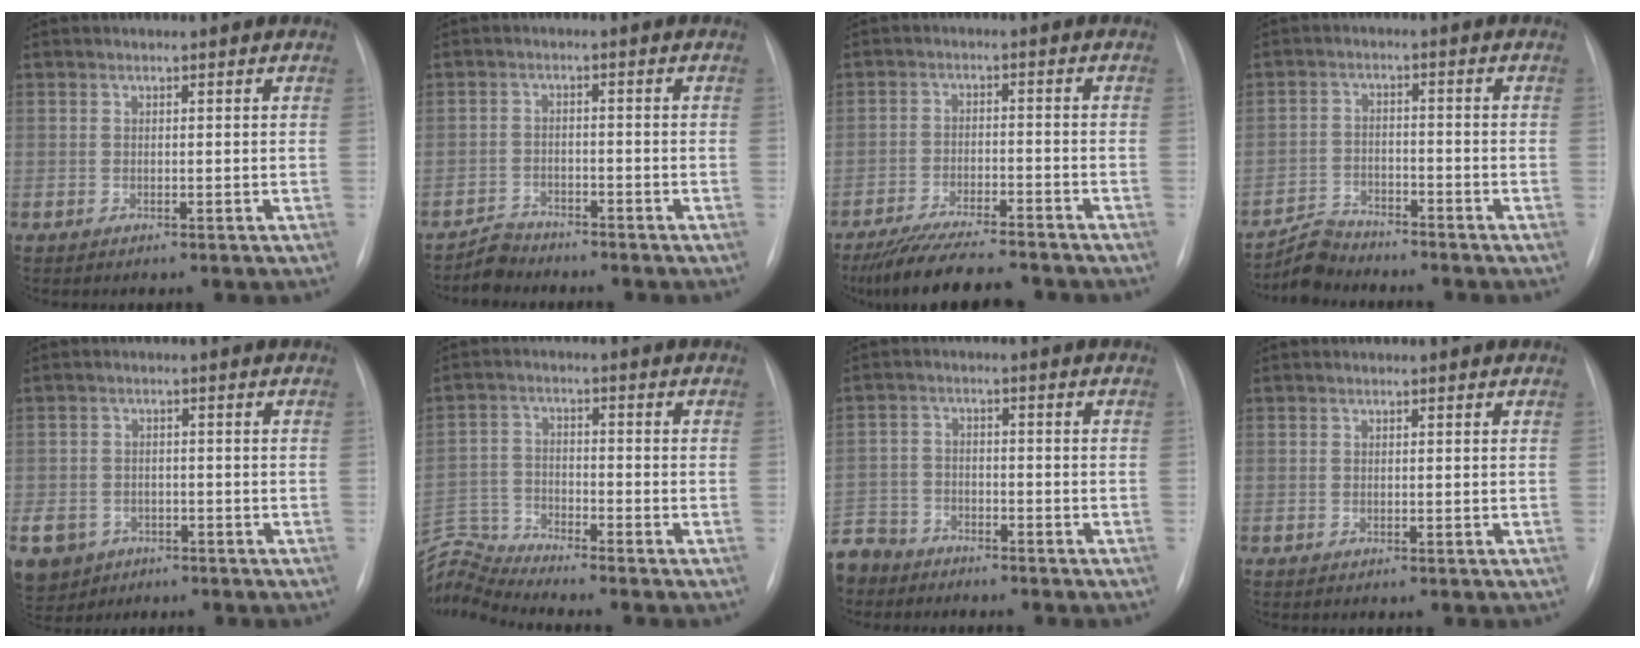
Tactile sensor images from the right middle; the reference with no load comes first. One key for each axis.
{"total": 3.1, "fx": -2.9, "fy": 0.8, "fz": -0.7, "tx": 0.013, "ty": -0.005, "tz": -0.053}
{"total": 13.0, "fx": -11.5, "fy": 1.7, "fz": 5.8, "tx": -0.093, "ty": -0.012, "tz": -0.176}
{"total": 4.6, "fx": -4.5, "fy": 0.7, "fz": -0.6, "tx": 0.009, "ty": -0.006, "tz": -0.082}
{"total": 11.2, "fx": -5.5, "fy": 9.1, "fz": 3.5, "tx": -0.105, "ty": 0.005, "tz": -0.078}
{"total": 8.5, "fx": -8.3, "fy": -1.9, "fz": -0.2, "tx": -0.010, "ty": 0.013, "tz": -0.162}
{"total": 10.3, "fx": -8.4, "fy": 5.5, "fz": 2.0, "tx": -0.067, "ty": 0.000, "tz": -0.153}
{"total": 0.0}